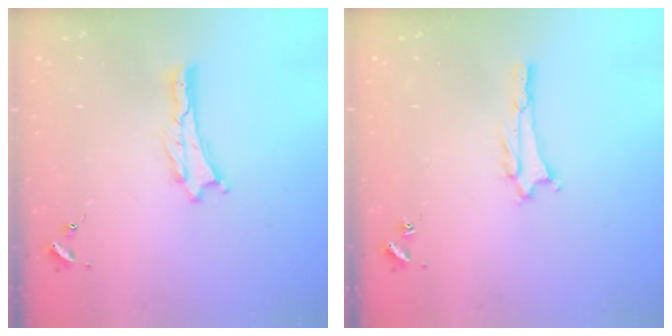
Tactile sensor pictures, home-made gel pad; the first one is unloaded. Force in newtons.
{"total": 1.5, "press": 1.5, "slide": 0.3}